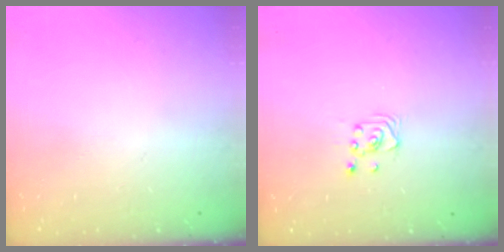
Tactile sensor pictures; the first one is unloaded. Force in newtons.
{"total": 2.6, "press": 2.6, "slide": 0.3}